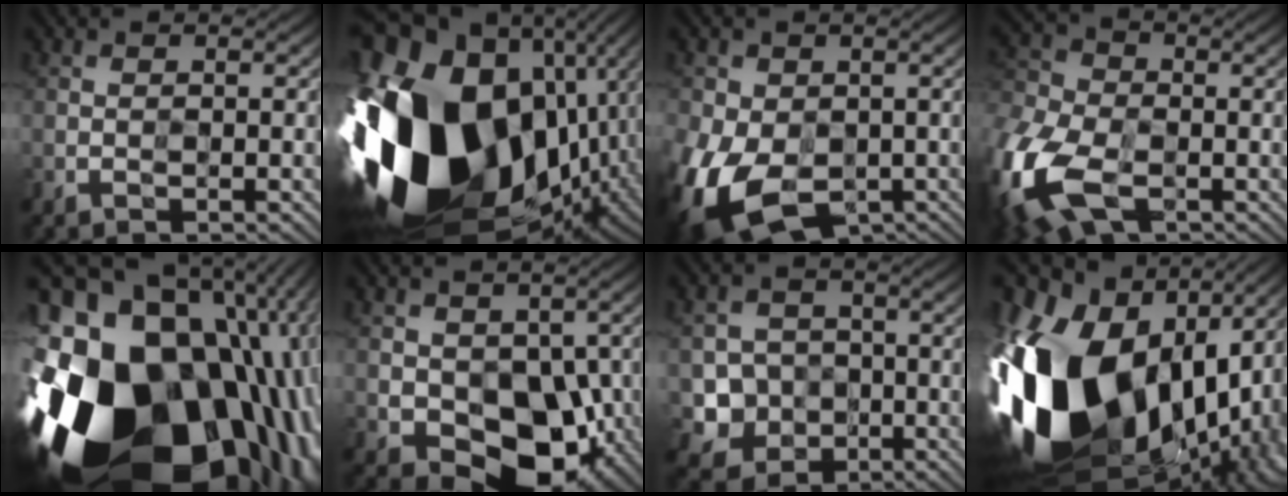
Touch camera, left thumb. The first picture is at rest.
{"total": 23.0, "force": [-3.2, 17.3, 14.8], "torque": [-0.360, -0.063, -0.030]}
{"total": 14.9, "force": [-5.0, 10.1, 9.7], "torque": [-0.206, -0.049, -0.058]}
{"total": 16.8, "force": [-6.8, 10.5, 11.2], "torque": [-0.285, -0.039, -0.109]}
{"total": 23.7, "force": [-5.7, 17.1, 15.3], "torque": [-0.301, -0.051, -0.079]}
{"total": 11.5, "force": [-1.9, 8.2, 7.8], "torque": [-0.115, -0.029, -0.021]}
{"total": 5.1, "force": [-1.5, 4.8, 0.9], "torque": [-0.023, -0.019, -0.033]}
{"total": 22.4, "force": [-1.7, 15.6, 16.0], "torque": [-0.391, -0.072, 0.006]}